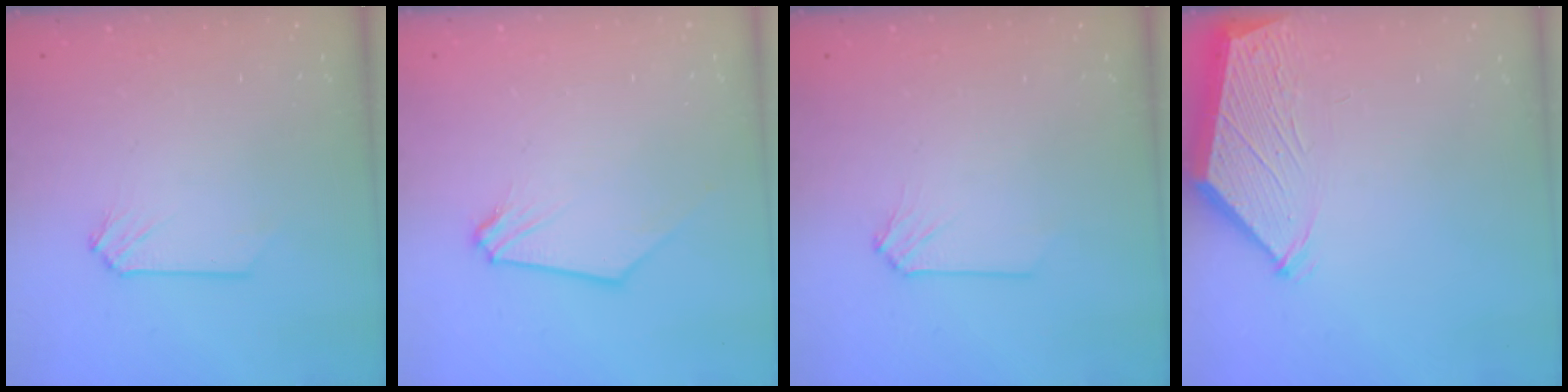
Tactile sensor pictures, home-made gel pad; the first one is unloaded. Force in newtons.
{"total": 0.9, "press": 0.9, "slide": 0.1}
{"total": 0.0}
{"total": 3.3, "press": 3.3, "slide": 0.5}